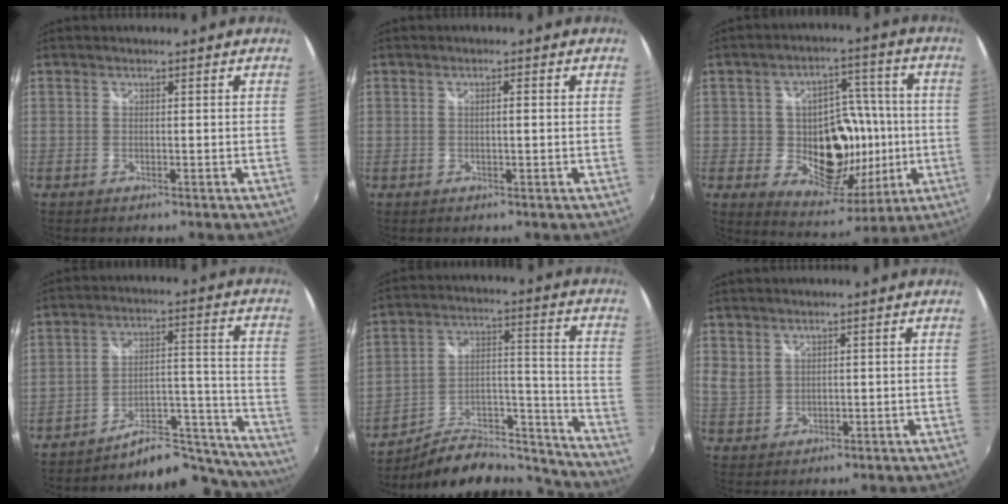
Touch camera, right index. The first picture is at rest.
{"total": 1.4, "force": [0.2, 0.1, 1.4], "torque": [-0.024, 0.002, 0.000]}
{"total": 17.1, "force": [-1.6, 12.7, 11.3], "torque": [-0.204, 0.013, -0.005]}
{"total": 18.7, "force": [-18.0, 4.2, 3.2], "torque": [-0.026, 0.061, -0.244]}
{"total": 18.4, "force": [-16.1, 6.1, 6.6], "torque": [-0.100, 0.040, -0.228]}
{"total": 3.2, "force": [2.0, 2.1, 1.2], "torque": [-0.018, 0.000, 0.044]}